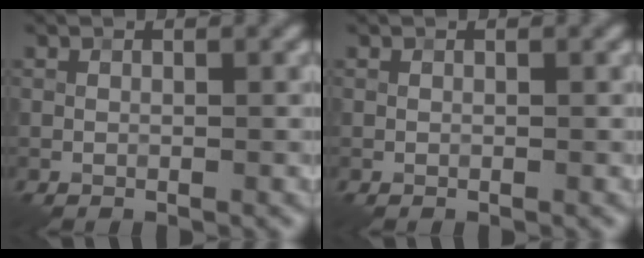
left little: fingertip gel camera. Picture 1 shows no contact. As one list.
[{"total": 0.0}]